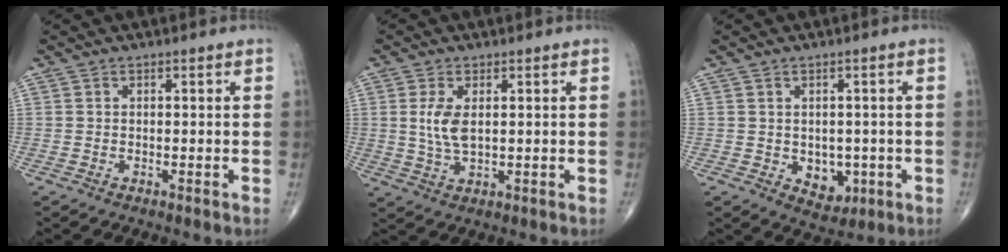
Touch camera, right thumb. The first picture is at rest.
{"total": 5.6, "force": [1.0, 2.7, 4.8], "torque": [-0.100, -0.008, 0.025]}
{"total": 5.4, "force": [-1.0, 4.1, 3.4], "torque": [-0.020, -0.003, 0.000]}